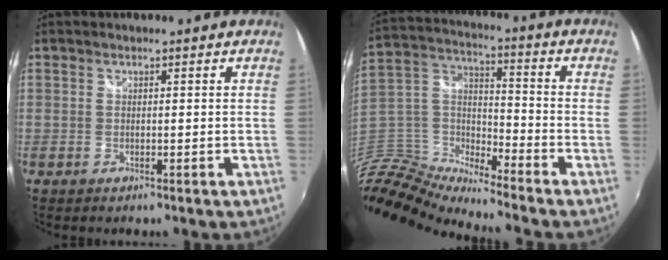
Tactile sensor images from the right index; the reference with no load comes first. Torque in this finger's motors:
{"motor_torque": [0.46, -0.63, -0.02, 0.04]}